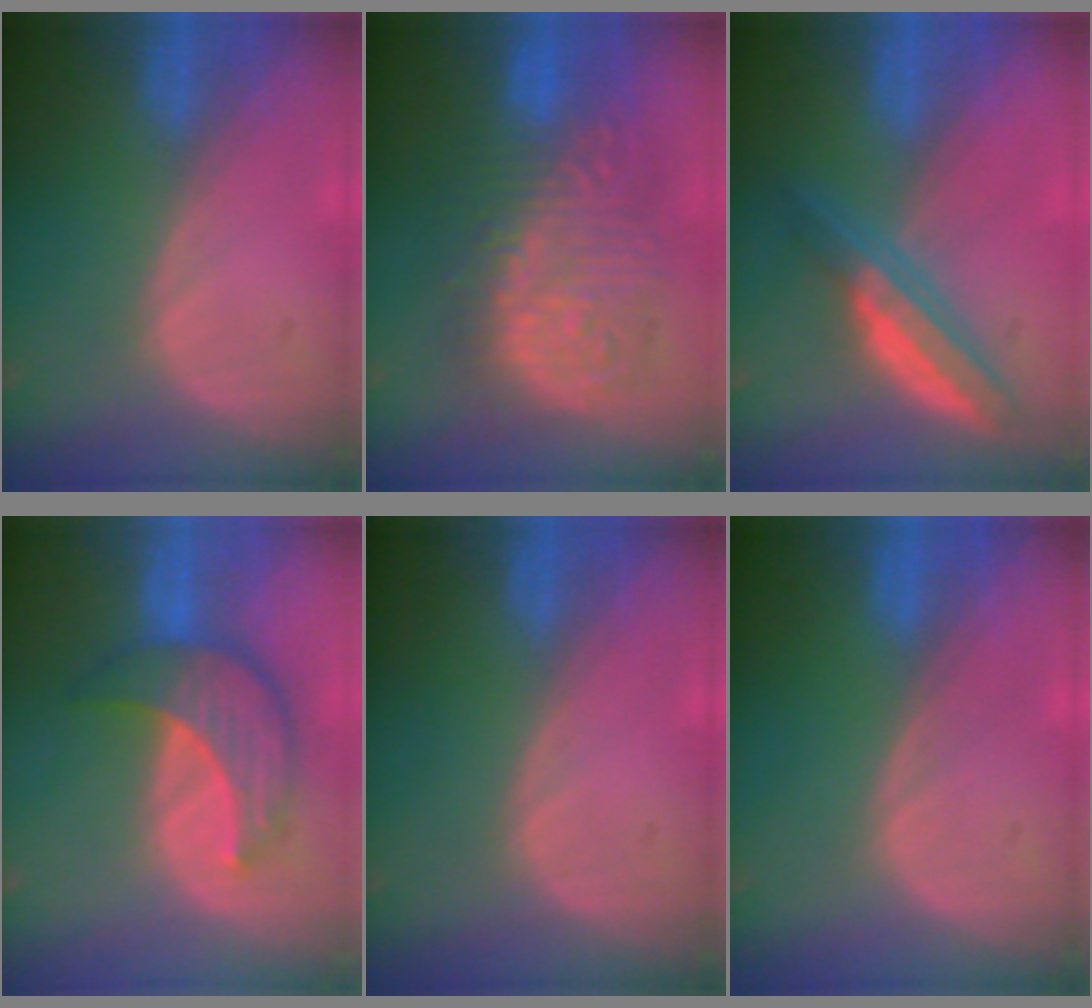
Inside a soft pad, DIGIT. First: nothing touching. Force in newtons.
{"total": 12.5, "press": 12.4, "slide": 1.1}
{"total": 6.3, "press": 5.6, "slide": 2.8}
{"total": 7.9, "press": 7.5, "slide": 2.4}
{"total": 0.0}
{"total": 0.0}